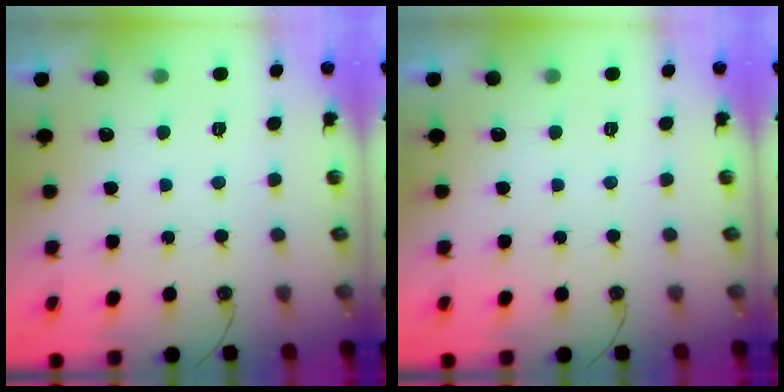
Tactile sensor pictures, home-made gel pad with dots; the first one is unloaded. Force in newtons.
{"total": 0.0}